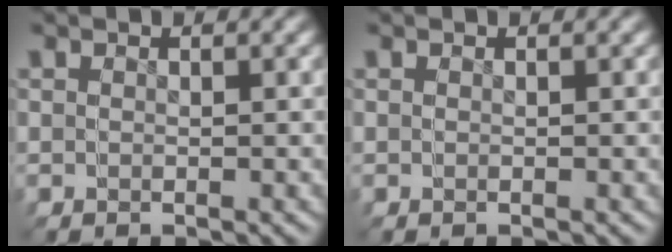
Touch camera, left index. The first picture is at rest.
{"total": 0.0}